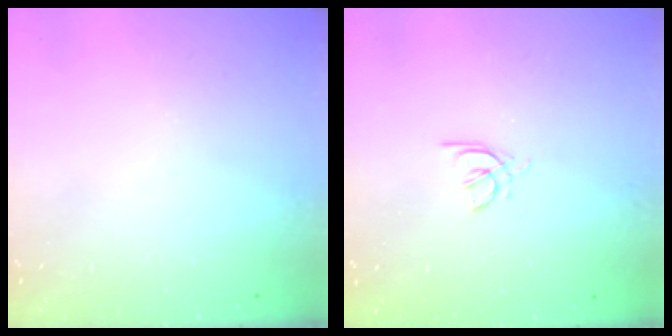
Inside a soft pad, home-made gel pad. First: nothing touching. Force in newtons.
{"total": 2.0, "press": 1.9, "slide": 0.5}